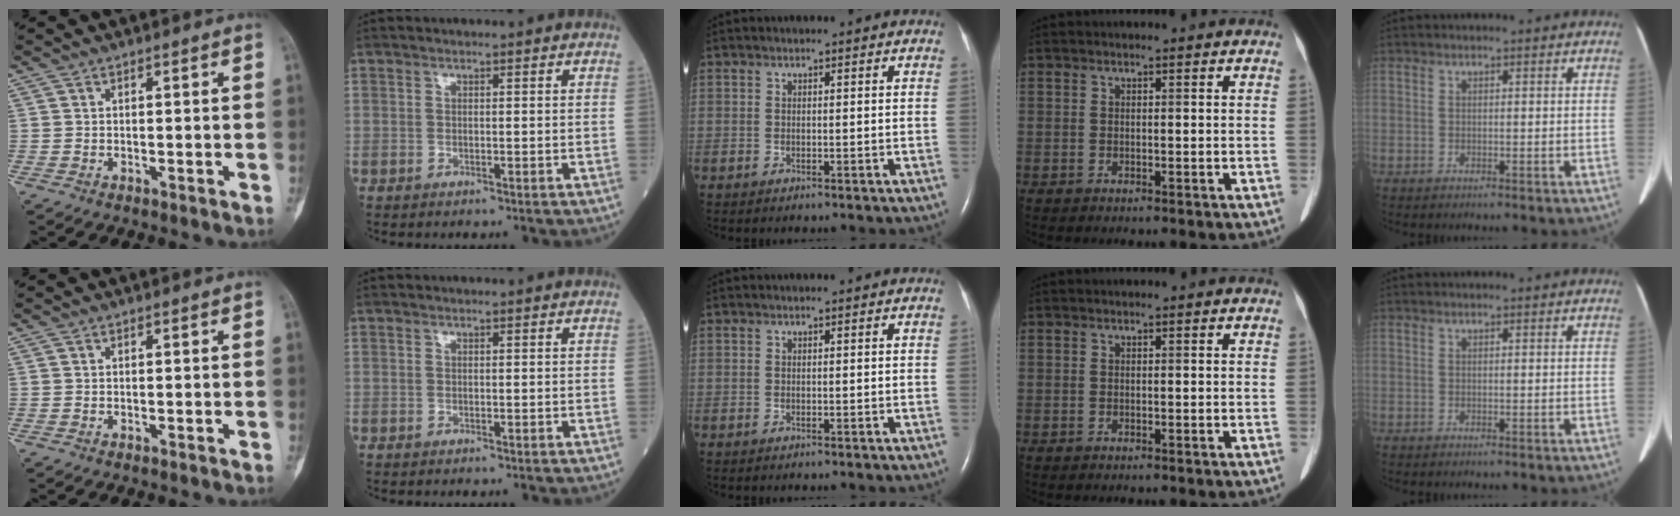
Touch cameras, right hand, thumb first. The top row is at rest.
{}